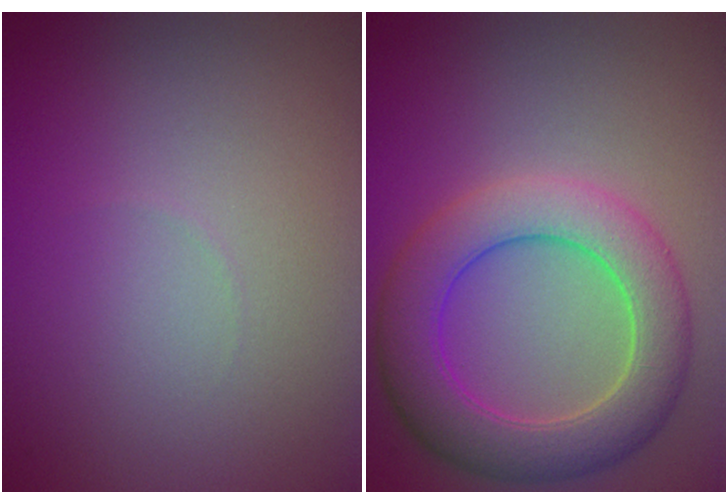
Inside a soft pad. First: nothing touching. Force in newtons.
{"total": 6.9, "press": 6.9, "slide": 0.1}